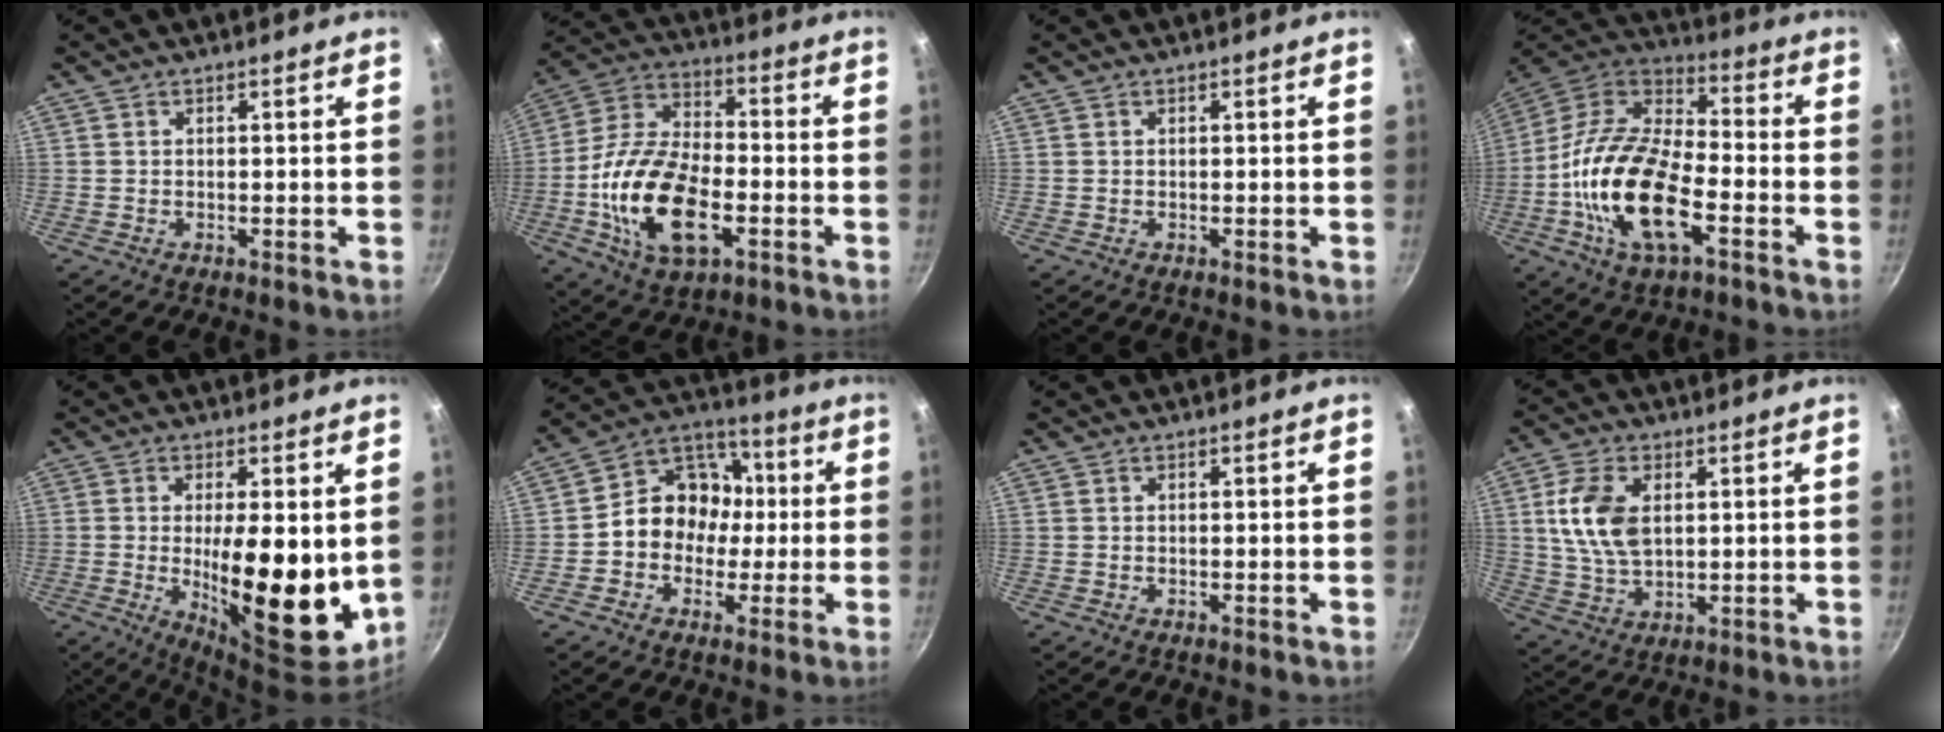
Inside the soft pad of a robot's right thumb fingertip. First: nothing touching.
{"total": 19.9, "force": [-5.2, 10.6, 15.9], "torque": [-0.296, 0.027, -0.102]}
{"total": 0.0}
{"total": 21.8, "force": [-6.4, 10.5, 18.0], "torque": [-0.334, 0.031, -0.137]}
{"total": 16.8, "force": [-0.1, 5.9, 15.8], "torque": [-0.216, -0.027, 0.004]}
{"total": 12.5, "force": [-0.7, 10.8, 6.2], "torque": [-0.046, 0.038, -0.034]}
{"total": 0.0}
{"total": 10.7, "force": [2.3, 6.4, 8.2], "torque": [-0.151, -0.008, 0.046]}